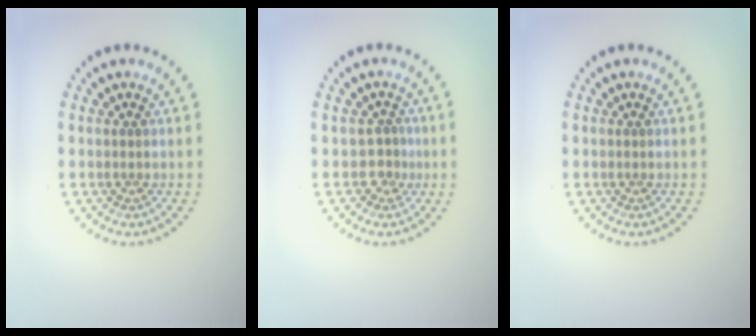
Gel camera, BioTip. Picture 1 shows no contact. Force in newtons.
{"total": 1.6, "press": 1.0, "slide": 1.2}
{"total": 0.0}